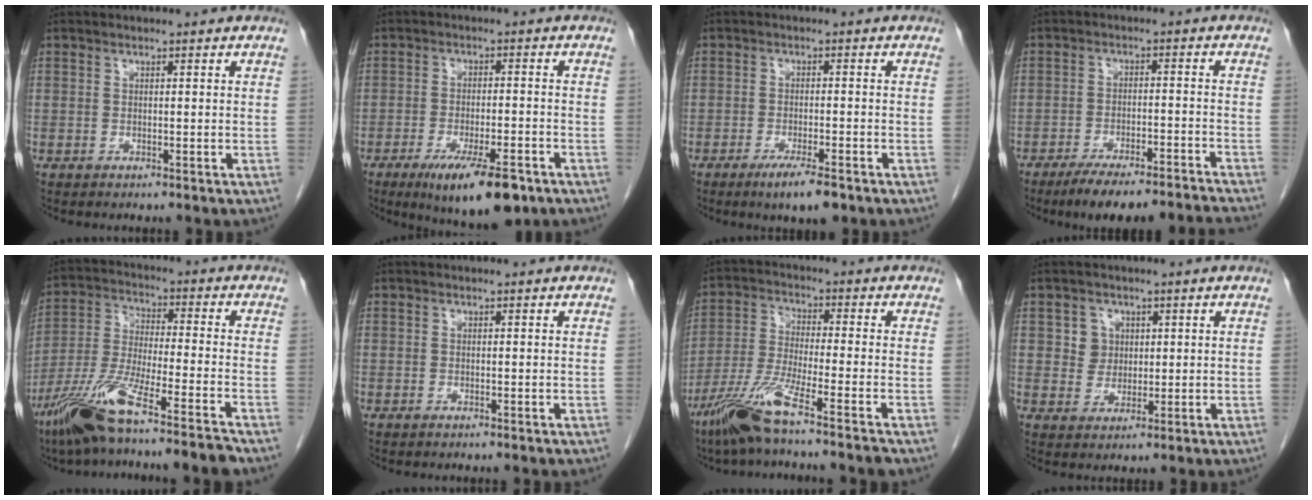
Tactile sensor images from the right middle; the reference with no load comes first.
{"total": 11.3, "force": [-7.1, 2.7, 8.4], "torque": [-0.128, -0.017, -0.106]}
{"total": 5.3, "force": [-3.5, 0.9, 3.9], "torque": [-0.067, -0.009, -0.053]}
{"total": 12.6, "force": [-11.4, 0.2, 5.4], "torque": [-0.067, 0.003, -0.165]}
{"total": 14.4, "force": [-10.7, -0.5, 9.6], "torque": [-0.195, -0.028, -0.193]}
{"total": 0.0}
{"total": 9.4, "force": [-6.6, -0.9, 6.7], "torque": [-0.143, -0.029, -0.132]}
{"total": 4.0, "force": [1.4, 3.8, 0.4], "torque": [-0.005, 0.007, 0.026]}